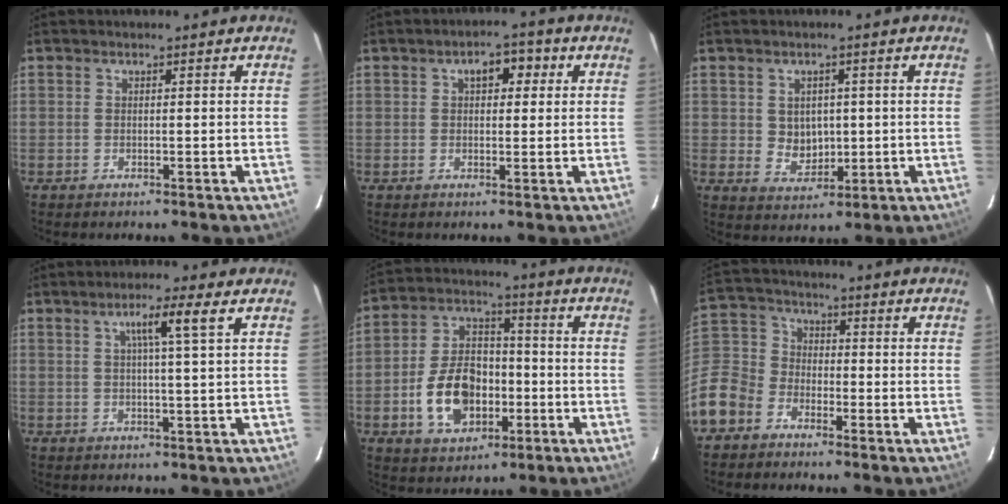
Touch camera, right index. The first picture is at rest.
{"total": 4.6, "force": [1.4, 2.8, 3.4], "torque": [-0.045, 0.023, 0.020]}
{"total": 5.2, "force": [0.6, 4.6, 2.5], "torque": [-0.043, 0.004, 0.021]}
{"total": 4.5, "force": [2.1, -0.9, 3.9], "torque": [-0.064, 0.002, 0.036]}
{"total": 13.7, "force": [-4.2, 9.2, 9.3], "torque": [-0.193, 0.022, -0.060]}
{"total": 13.2, "force": [-7.2, 10.0, 4.6], "torque": [-0.128, 0.033, -0.149]}